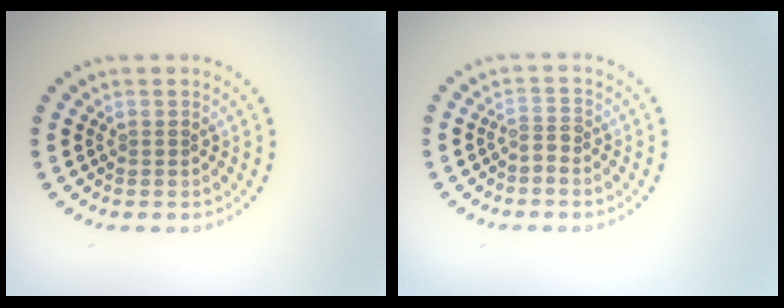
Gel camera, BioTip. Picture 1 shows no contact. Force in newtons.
{"total": 1.3, "press": 0.8, "slide": 1.0}